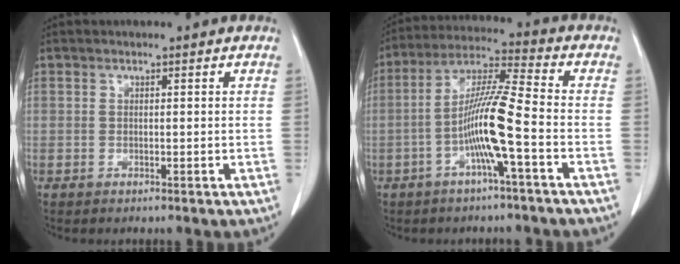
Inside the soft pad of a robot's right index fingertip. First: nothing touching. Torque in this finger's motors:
{"motor_torque": [1.67, -0.47, 0.86, 0.21]}